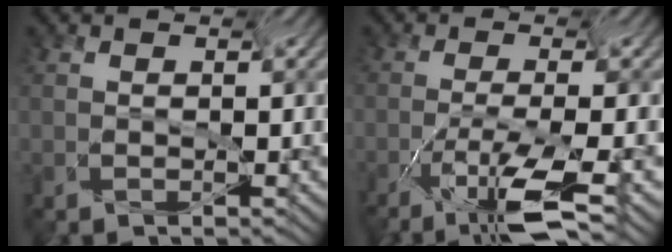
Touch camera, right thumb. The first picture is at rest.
{"total": 7.5, "force": [-6.5, 0.1, 3.7], "torque": [-0.079, 0.017, -0.111]}